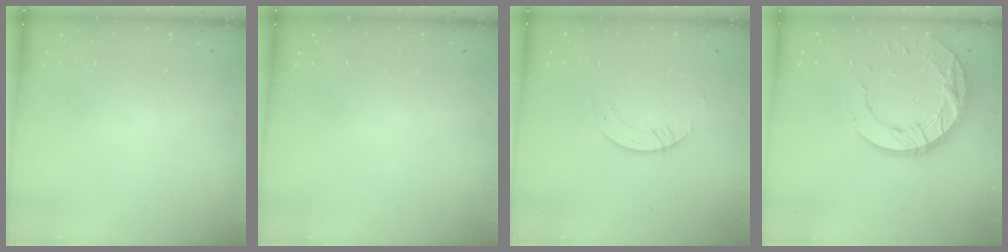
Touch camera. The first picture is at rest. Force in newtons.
{"total": 0.0}
{"total": 2.2, "press": 2.2, "slide": 0.2}
{"total": 14.8, "press": 14.7, "slide": 1.1}